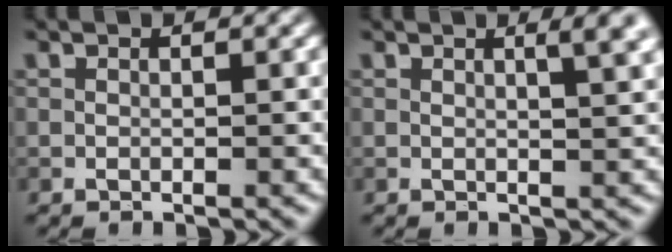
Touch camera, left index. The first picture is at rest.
{"total": 2.9, "force": [1.3, 0.8, 2.5], "torque": [-0.019, 0.017, 0.009]}